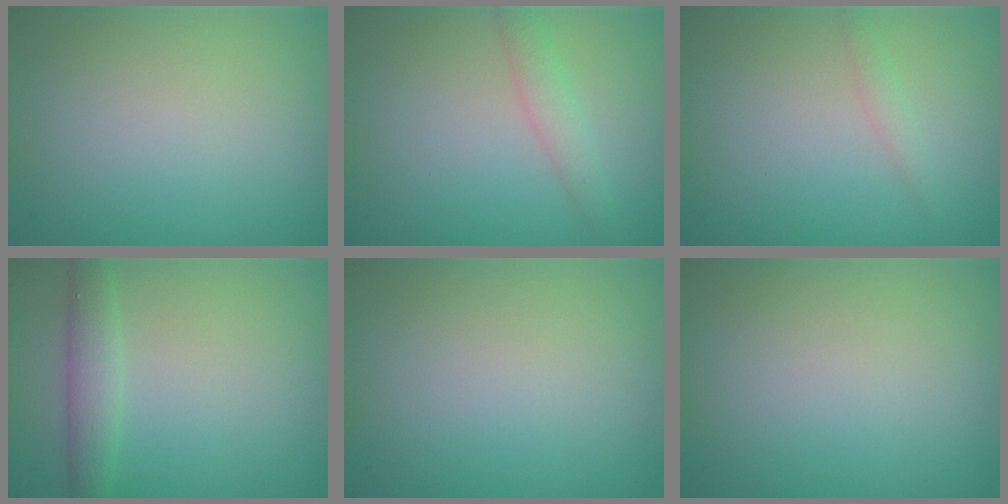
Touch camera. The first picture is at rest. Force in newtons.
{"total": 1.9, "press": 1.9, "slide": 0.0}
{"total": 1.0, "press": 1.0, "slide": 0.0}
{"total": 2.6, "press": 2.6, "slide": 0.0}
{"total": 0.0}
{"total": 0.0}